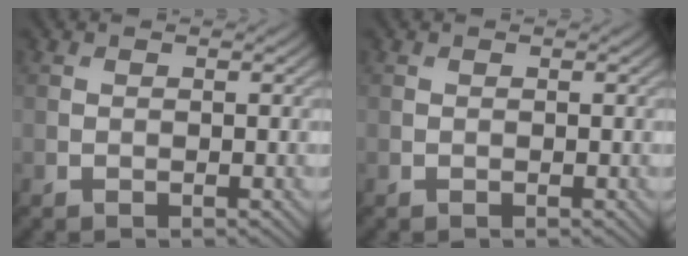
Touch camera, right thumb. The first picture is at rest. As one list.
[{"total": 0.0}]